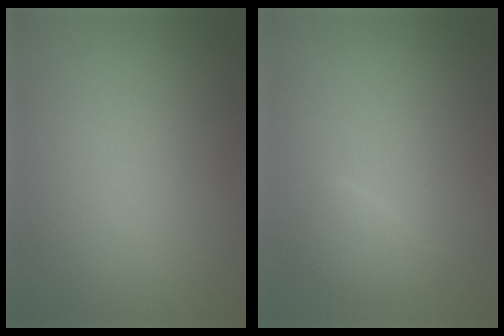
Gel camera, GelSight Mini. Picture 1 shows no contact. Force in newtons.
{"total": 1.5, "press": 1.5, "slide": 0.1}